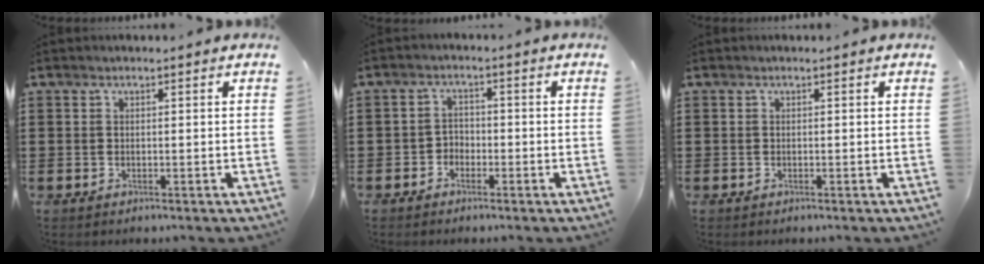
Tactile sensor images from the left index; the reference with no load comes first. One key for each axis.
{"total": 2.1, "fx": -1.7, "fy": 1.3, "fz": 0.2, "tx": -0.012, "ty": 0.004, "tz": -0.037}
{"total": 0.0}